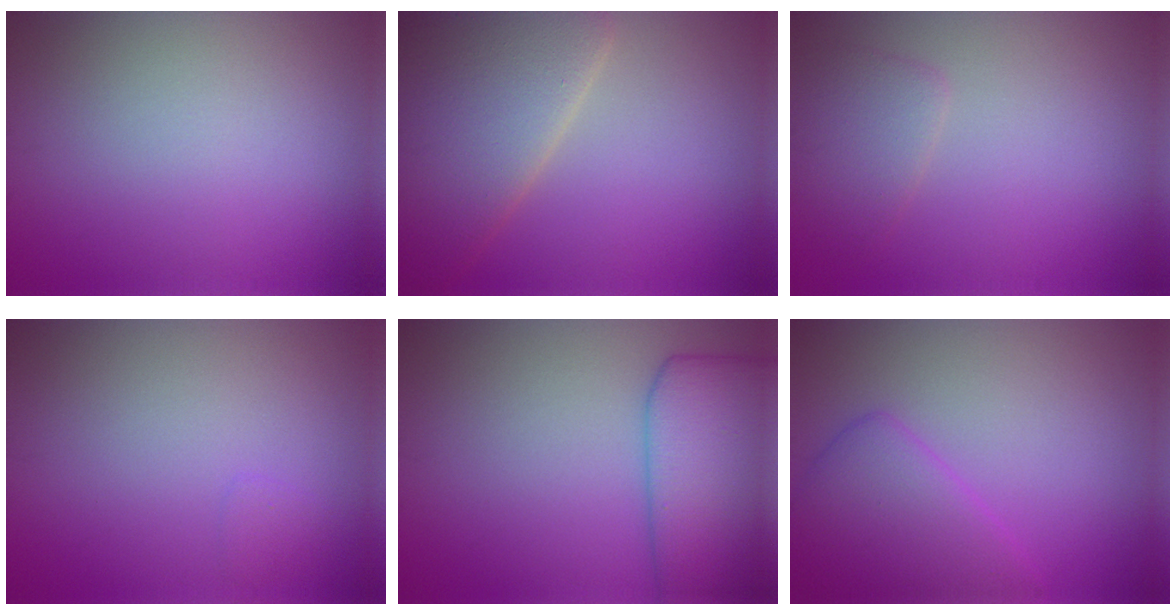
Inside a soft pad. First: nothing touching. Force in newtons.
{"total": 10.2, "press": 10.2, "slide": 0.5}
{"total": 2.5, "press": 2.5, "slide": 0.2}
{"total": 0.7, "press": 0.7, "slide": 0.1}
{"total": 8.5, "press": 8.5, "slide": 0.2}
{"total": 4.9, "press": 4.9, "slide": 0.1}